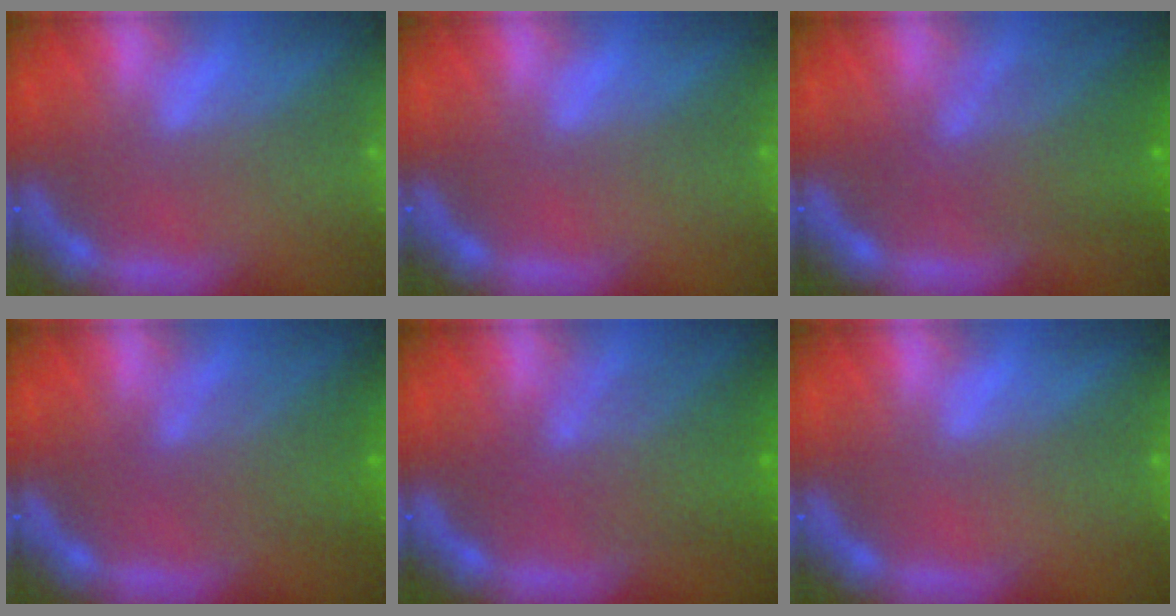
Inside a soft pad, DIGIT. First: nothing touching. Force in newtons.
{"total": 0.0}
{"total": 6.0}
{"total": 4.6}
{"total": 6.0}
{"total": 0.0}